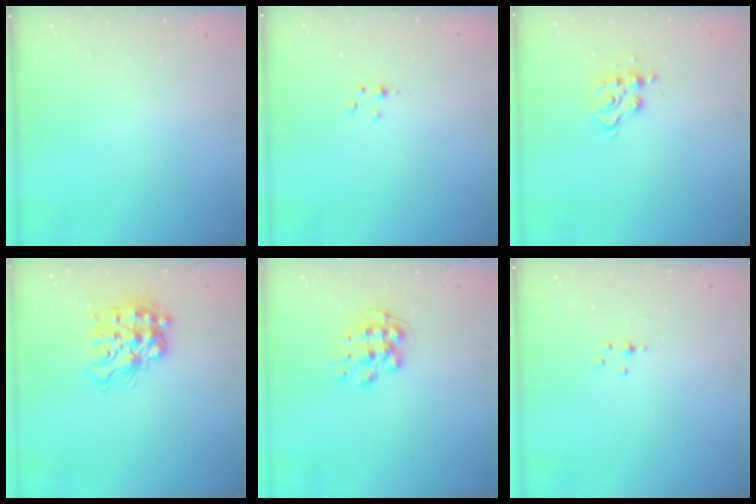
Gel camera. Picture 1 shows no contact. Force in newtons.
{"total": 1.8, "press": 1.7, "slide": 0.3}
{"total": 8.0, "press": 8.0, "slide": 0.5}
{"total": 15.6, "press": 15.5, "slide": 1.7}
{"total": 10.0, "press": 10.0, "slide": 0.6}
{"total": 1.5, "press": 1.5, "slide": 0.2}